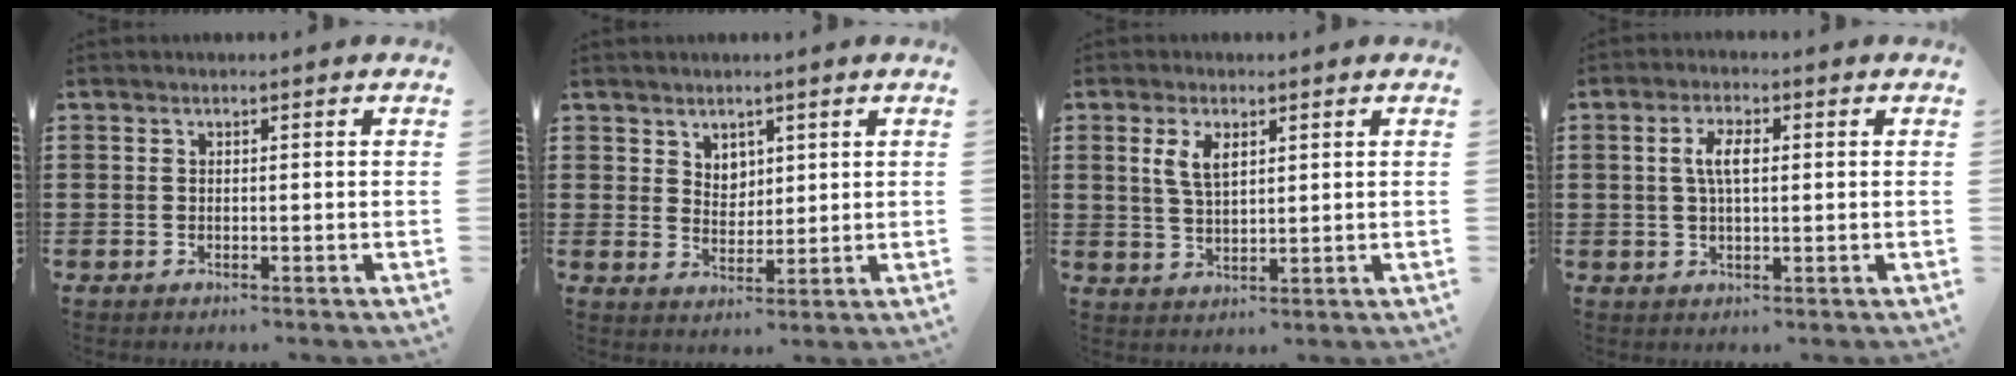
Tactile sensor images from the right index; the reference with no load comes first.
{"total": 3.4, "force": [2.5, 2.3, 0.4], "torque": [-0.017, 0.004, 0.047]}
{"total": 4.1, "force": [1.6, 1.9, 3.2], "torque": [-0.070, 0.006, 0.028]}
{"total": 4.1, "force": [0.6, 1.6, 3.7], "torque": [-0.076, 0.009, 0.007]}